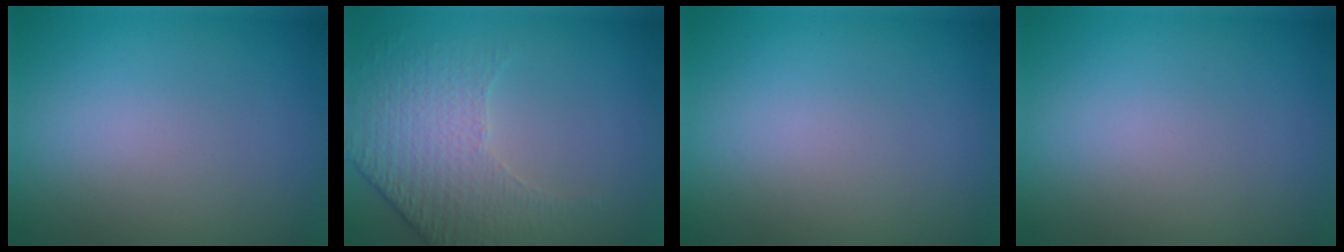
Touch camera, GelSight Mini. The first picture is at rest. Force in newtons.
{"total": 4.7, "press": 3.4, "slide": 3.2}
{"total": 0.0}
{"total": 0.0}